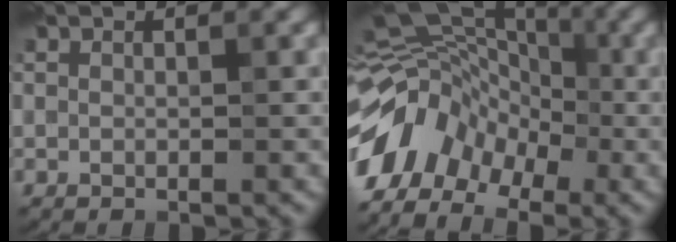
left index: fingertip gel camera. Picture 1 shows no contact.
{"total": 8.2, "force": [-3.7, 5.8, 4.4], "torque": [-0.077, 0.007, -0.086]}